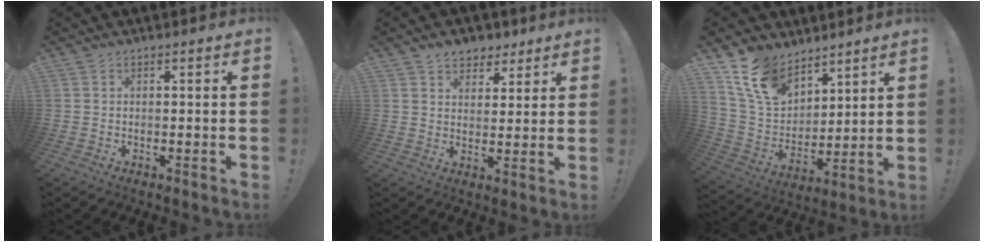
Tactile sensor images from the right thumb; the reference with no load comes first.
{"total": 6.7, "force": [4.6, 4.6, 1.5], "torque": [-0.019, -0.028, 0.089]}
{"total": 14.8, "force": [10.5, 8.8, 5.7], "torque": [-0.124, -0.062, 0.204]}